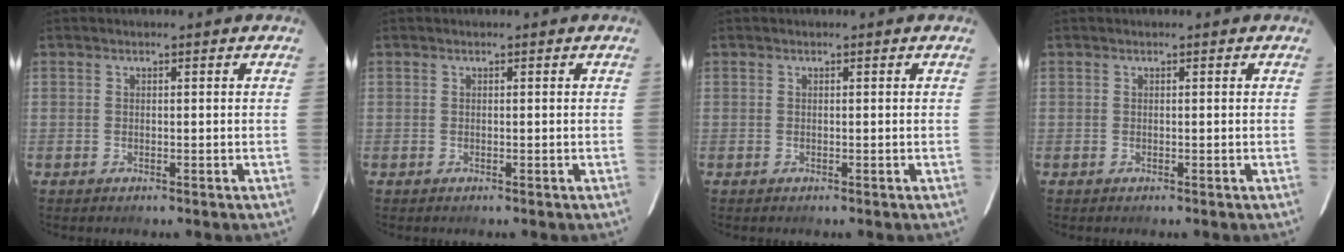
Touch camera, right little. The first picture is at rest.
{"total": 0.0}
{"total": 0.0}
{"total": 0.0}